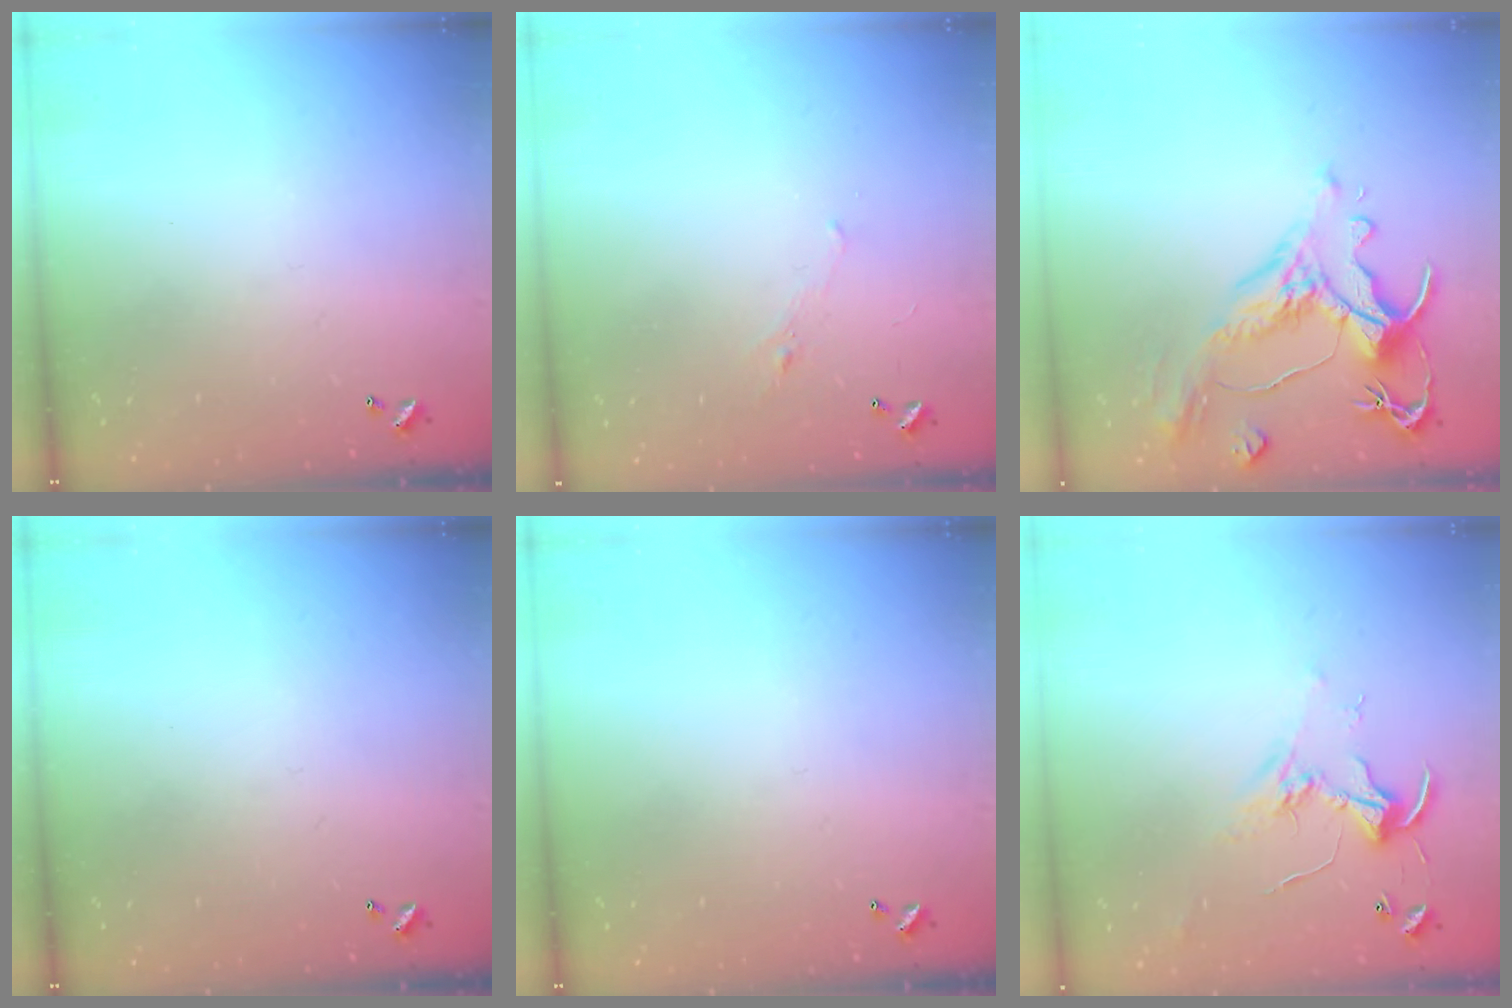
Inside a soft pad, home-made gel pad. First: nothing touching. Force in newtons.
{"total": 0.7, "press": 0.2, "slide": 0.6}
{"total": 1.5, "press": 0.2, "slide": 1.5}
{"total": 0.0}
{"total": 0.0}
{"total": 2.5, "press": 2.5, "slide": 0.2}